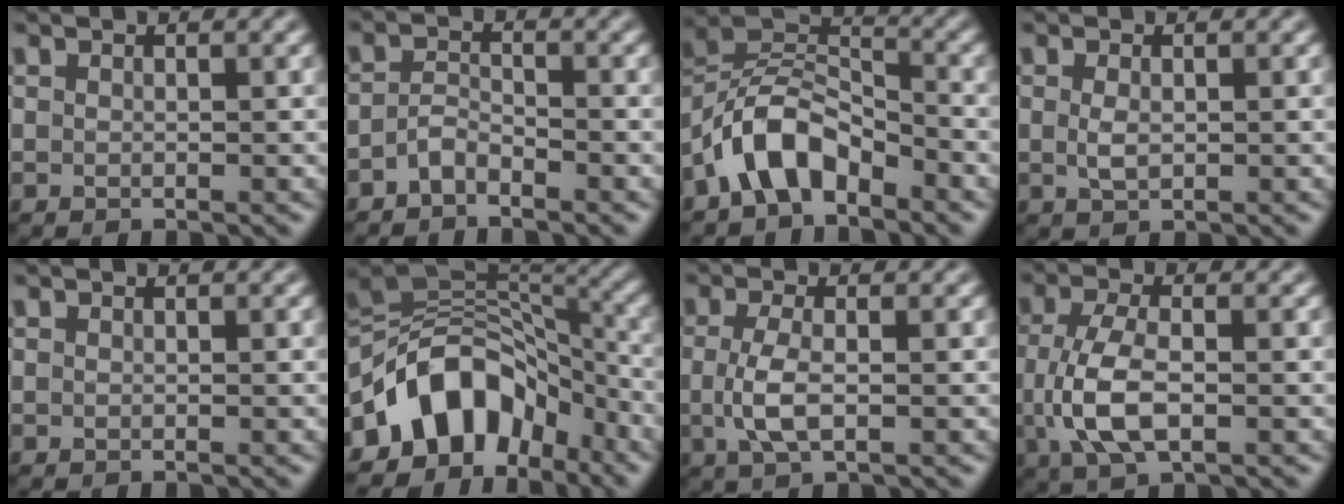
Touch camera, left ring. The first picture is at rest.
{"total": 1.8, "force": [-1.5, 0.6, 0.8], "torque": [-0.018, 0.007, -0.034]}
{"total": 6.1, "force": [-3.9, 3.1, 3.5], "torque": [-0.059, 0.014, -0.084]}
{"total": 1.4, "force": [0.1, 0.8, 1.2], "torque": [-0.029, -0.003, 0.003]}
{"total": 0.0}
{"total": 10.6, "force": [-5.5, 6.8, 5.9], "torque": [-0.082, 0.026, -0.116]}
{"total": 3.2, "force": [-0.3, 1.3, 3.0], "torque": [-0.071, -0.004, -0.008]}
{"total": 5.7, "force": [-0.9, 2.7, 5.0], "torque": [-0.116, -0.004, -0.017]}